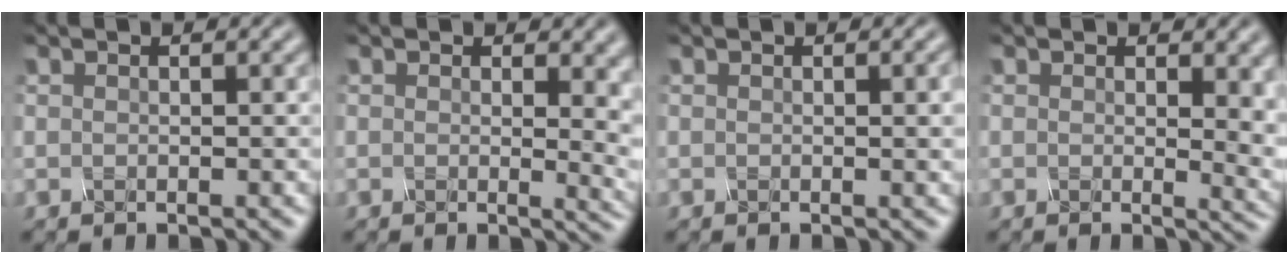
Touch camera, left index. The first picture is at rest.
{"total": 5.3, "force": [0.7, 2.6, 4.6], "torque": [-0.030, -0.007, 0.010]}
{"total": 1.7, "force": [0.2, 0.4, 1.7], "torque": [-0.017, 0.002, -0.001]}
{"total": 4.3, "force": [0.8, 1.8, 3.8], "torque": [-0.038, -0.008, 0.011]}